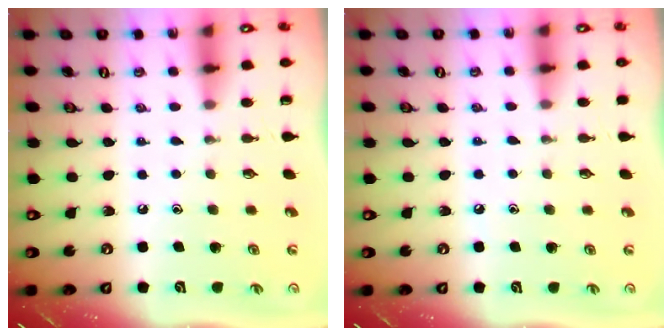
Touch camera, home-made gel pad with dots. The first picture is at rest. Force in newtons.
{"total": 3.6, "press": 3.6, "slide": 0.5}